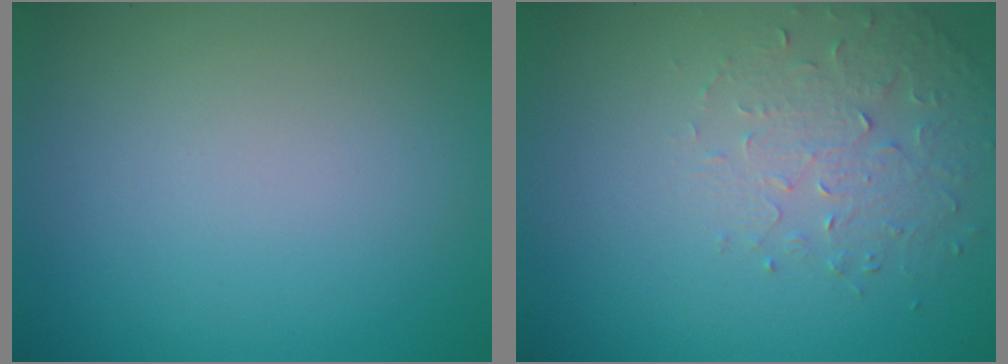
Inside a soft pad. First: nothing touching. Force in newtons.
{"total": 1.9, "press": 1.5, "slide": 1.1}